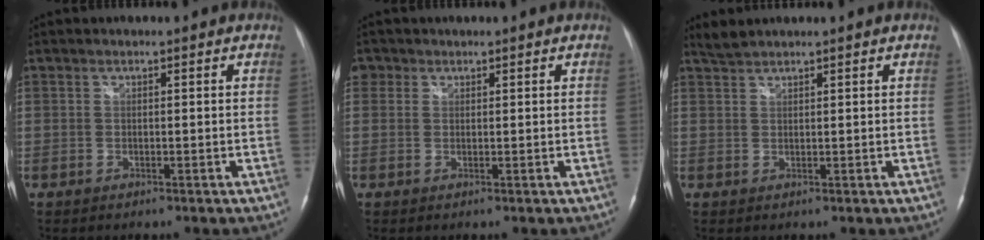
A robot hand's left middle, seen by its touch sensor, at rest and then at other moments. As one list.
[{"total": 1.5, "force": [0.8, 1.3, 0.2], "torque": [0.005, 0.005, 0.012]}, {"total": 1.9, "force": [1.9, -0.1, 0.3], "torque": [-0.013, 0.010, 0.044]}]